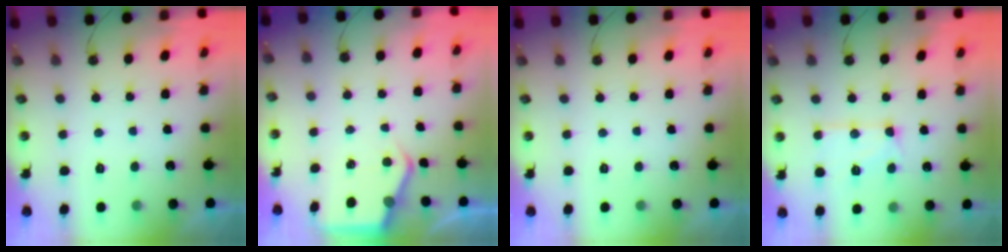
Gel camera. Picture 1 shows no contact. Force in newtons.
{"total": 4.7, "press": 4.6, "slide": 0.3}
{"total": 0.0}
{"total": 11.9, "press": 11.9, "slide": 0.8}